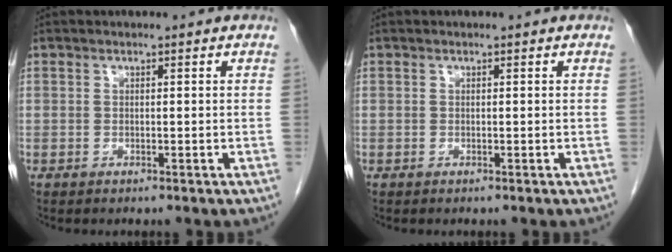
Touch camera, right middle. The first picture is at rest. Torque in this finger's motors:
{"motor_torque": [0.00, 0.00, -0.01, -0.01]}